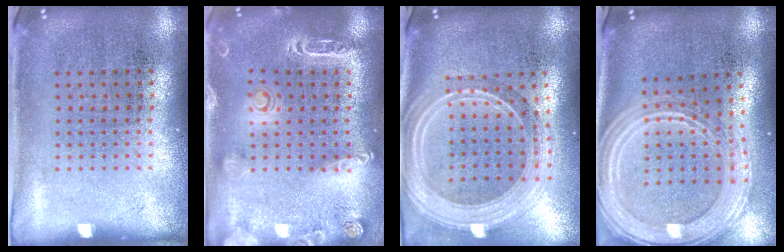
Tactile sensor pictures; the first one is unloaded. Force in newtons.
{"total": 2.1, "press": 2.0, "slide": 0.6}
{"total": 2.8, "press": 2.3, "slide": 1.5}
{"total": 3.0, "press": 2.5, "slide": 1.7}